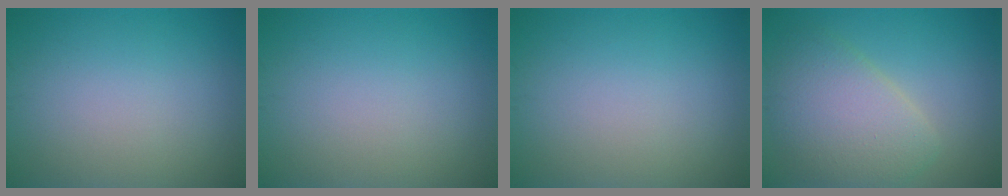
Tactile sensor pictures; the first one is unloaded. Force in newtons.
{"total": 0.0}
{"total": 0.0}
{"total": 5.8, "press": 5.8, "slide": 0.3}